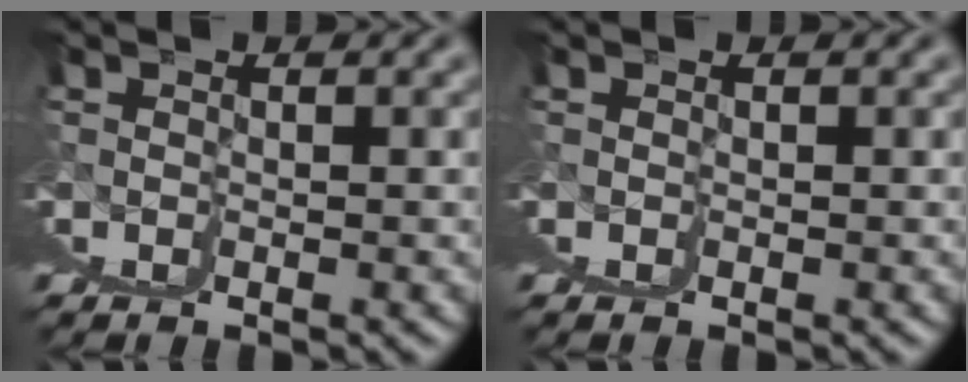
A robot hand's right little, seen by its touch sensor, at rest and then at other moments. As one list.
[{"total": 0.0}]